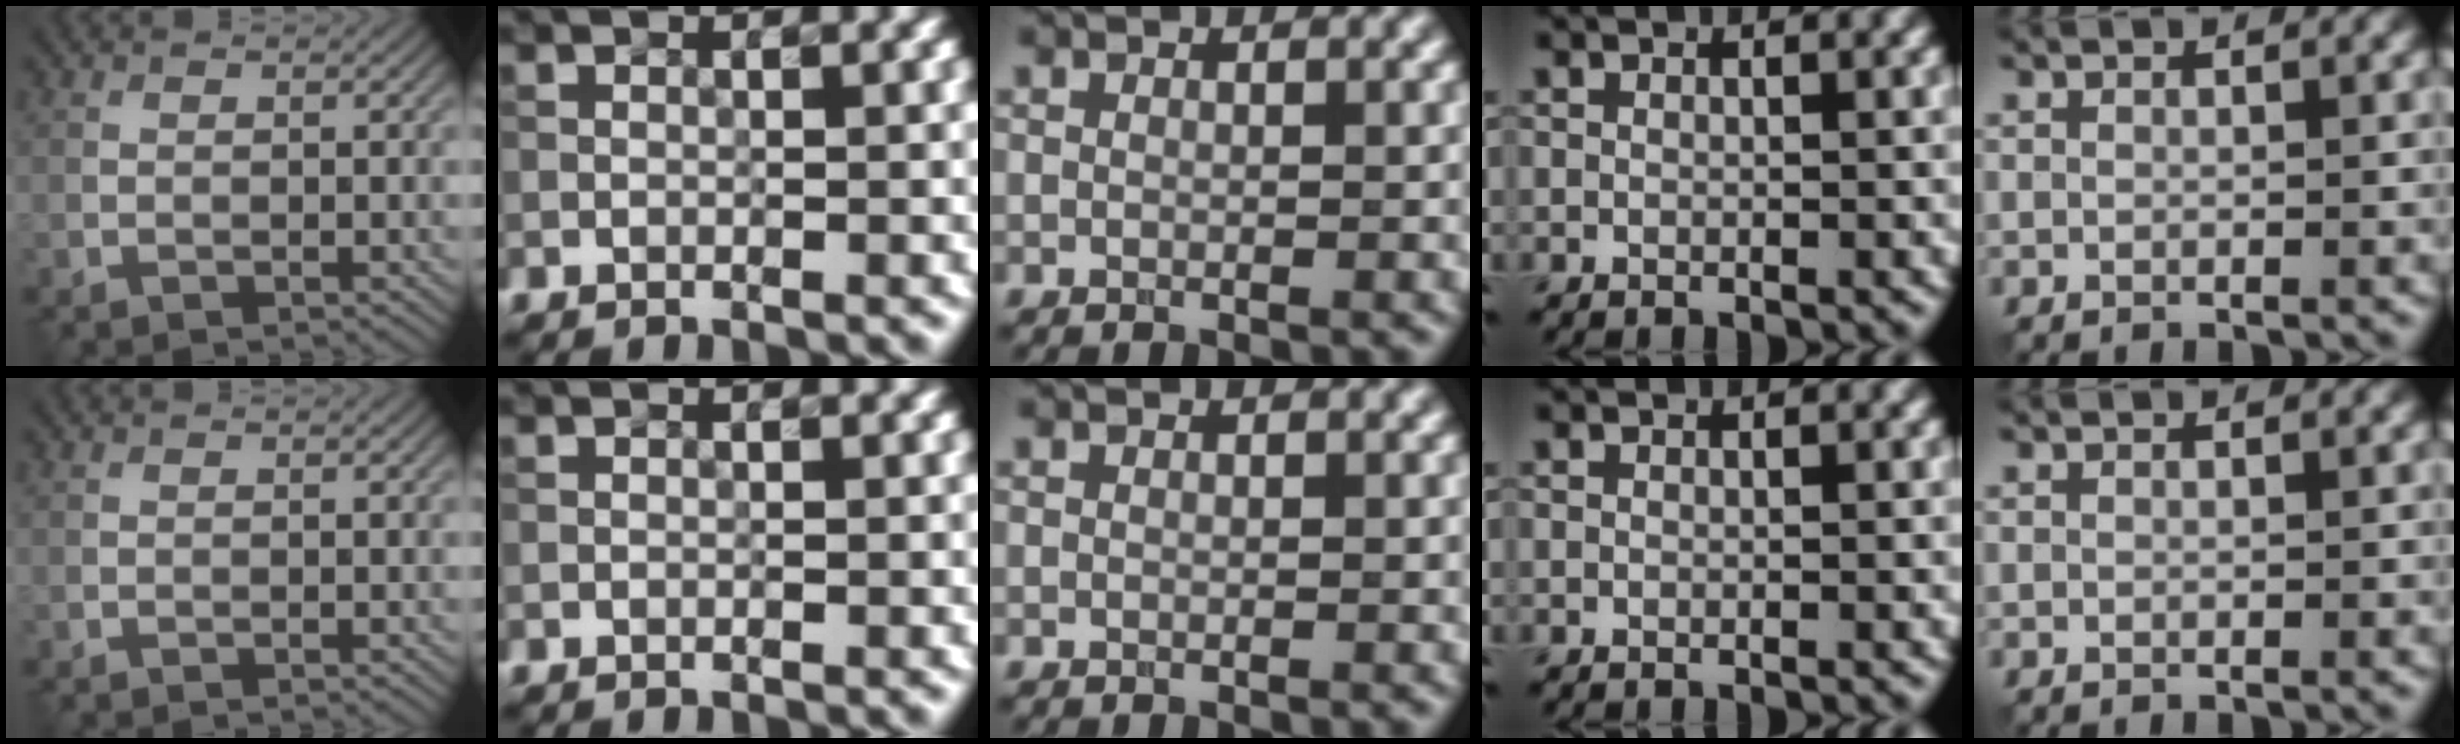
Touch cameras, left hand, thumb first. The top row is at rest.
{}